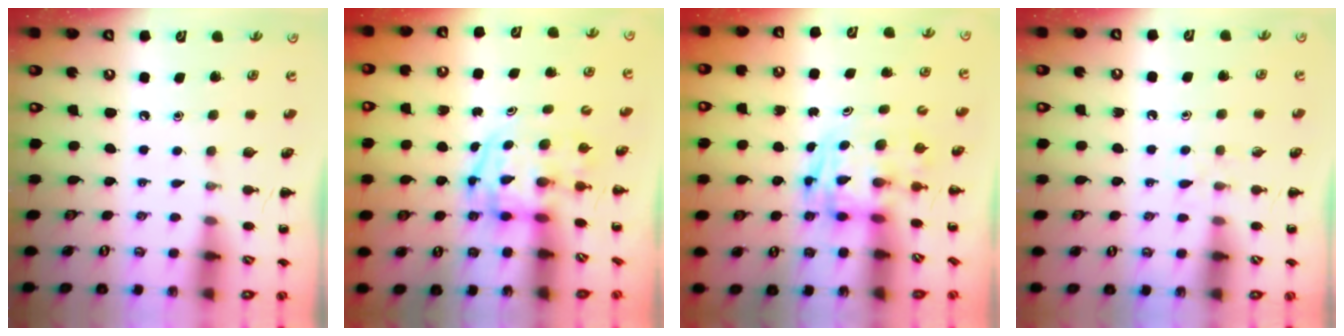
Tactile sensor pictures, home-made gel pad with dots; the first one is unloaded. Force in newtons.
{"total": 3.7, "press": 3.6, "slide": 0.6}
{"total": 2.7, "press": 2.6, "slide": 0.5}
{"total": 4.1, "press": 3.7, "slide": 1.8}